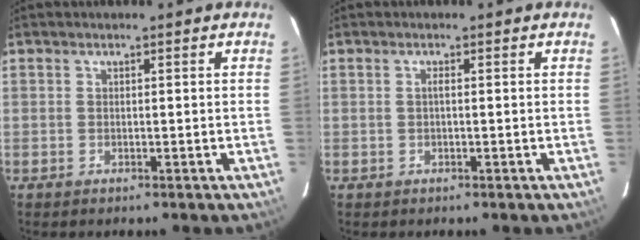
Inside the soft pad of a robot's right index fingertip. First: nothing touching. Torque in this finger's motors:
{"motor_torque": [0.09, 0.04, 0.03, 0.03]}